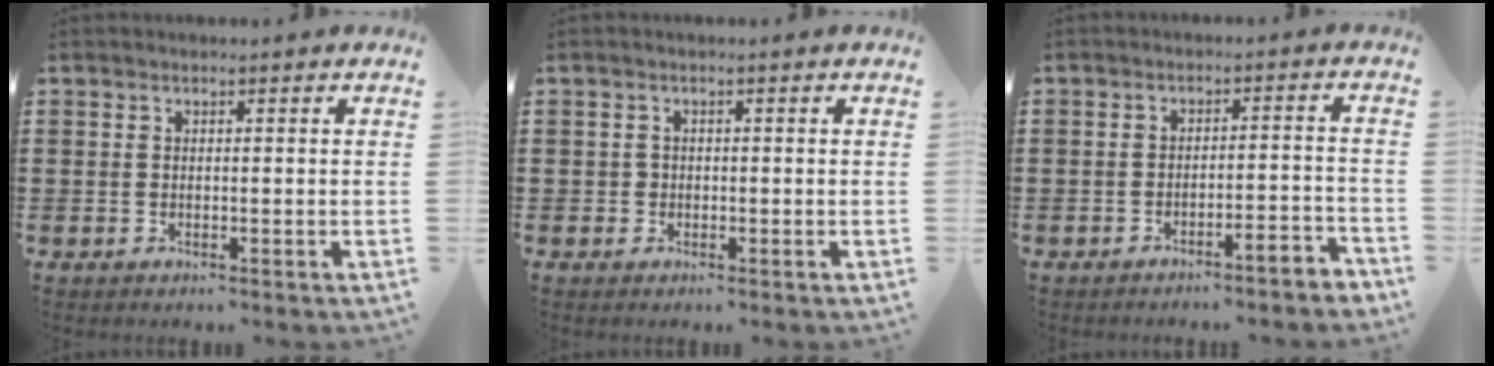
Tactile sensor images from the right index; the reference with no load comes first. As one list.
[{"total": 0.9, "force": [-0.2, 0.9, 0.2], "torque": [-0.006, 0.004, -0.004]}, {"total": 3.2, "force": [-2.9, -0.2, 1.3], "torque": [-0.023, -0.001, -0.061]}]